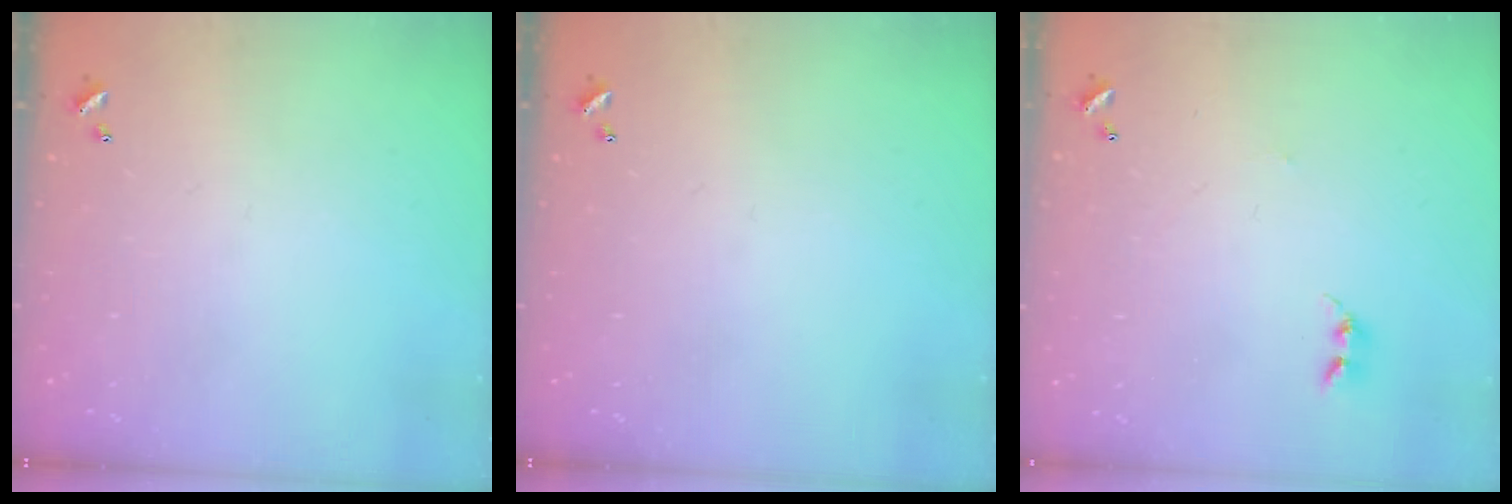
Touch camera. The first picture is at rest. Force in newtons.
{"total": 0.0}
{"total": 2.9, "press": 2.9, "slide": 0.3}